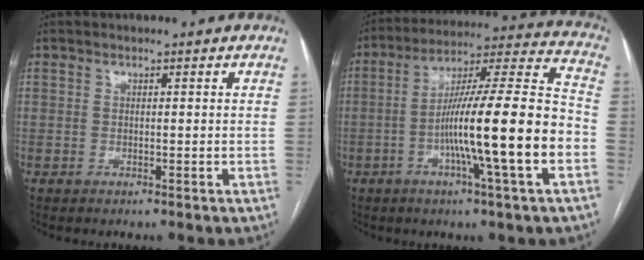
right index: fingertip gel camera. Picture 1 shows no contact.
{"total": 19.5, "force": [-5.1, -0.3, 18.8], "torque": [-0.299, 0.007, -0.089]}